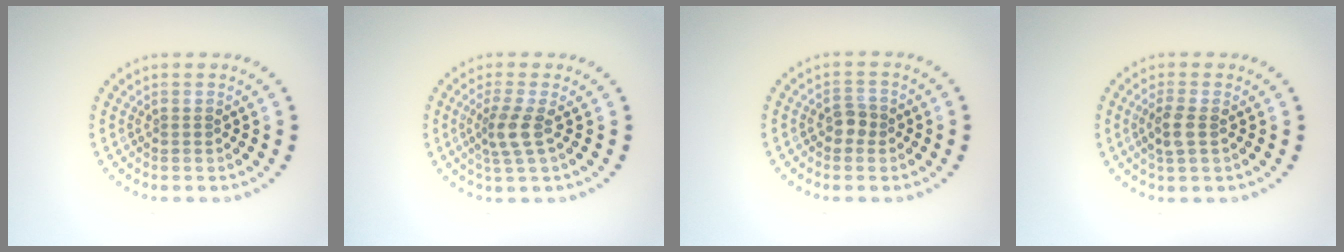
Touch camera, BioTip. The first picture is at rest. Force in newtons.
{"total": 2.4, "press": 1.8, "slide": 1.6}
{"total": 1.5, "press": 1.4, "slide": 0.5}
{"total": 2.1, "press": 2.0, "slide": 0.7}